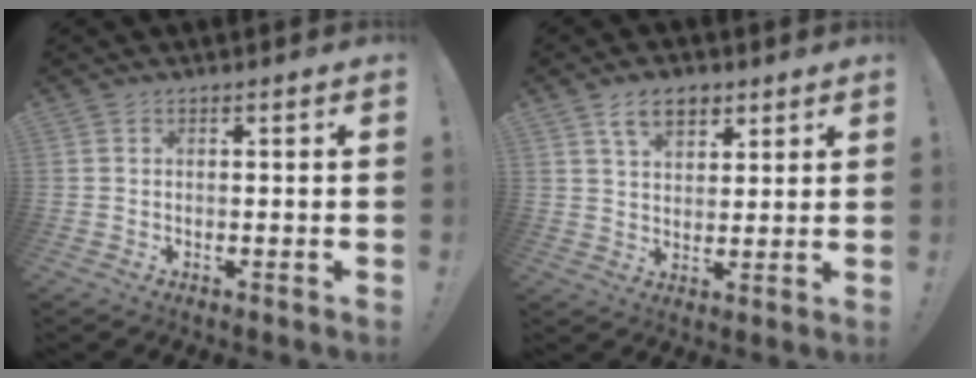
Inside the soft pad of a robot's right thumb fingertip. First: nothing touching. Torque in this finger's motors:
{"motor_torque": [0.46, 0.53, 0.68, 0.23, -0.02]}